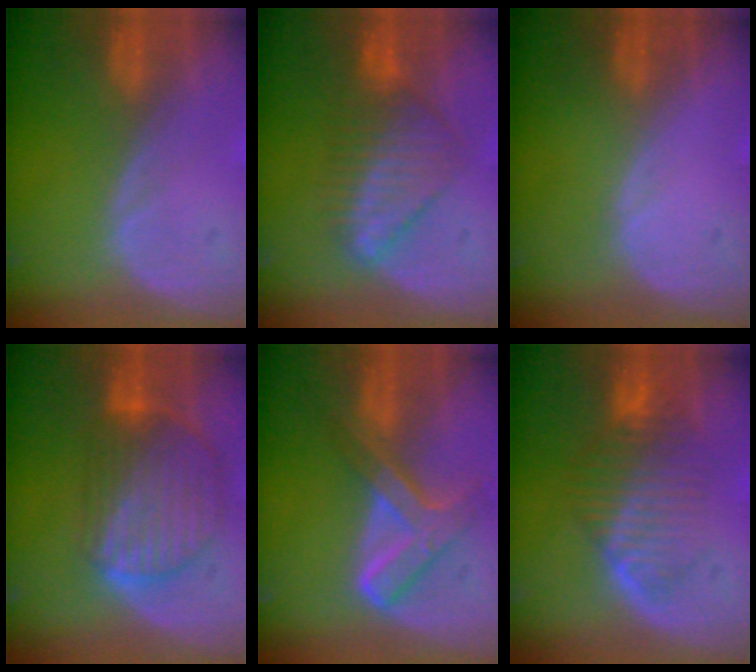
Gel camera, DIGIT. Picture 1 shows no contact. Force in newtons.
{"total": 6.7, "press": 6.6, "slide": 1.3}
{"total": 0.0}
{"total": 9.6, "press": 8.1, "slide": 5.1}
{"total": 7.6, "press": 6.3, "slide": 4.3}
{"total": 8.2, "press": 7.2, "slide": 3.8}